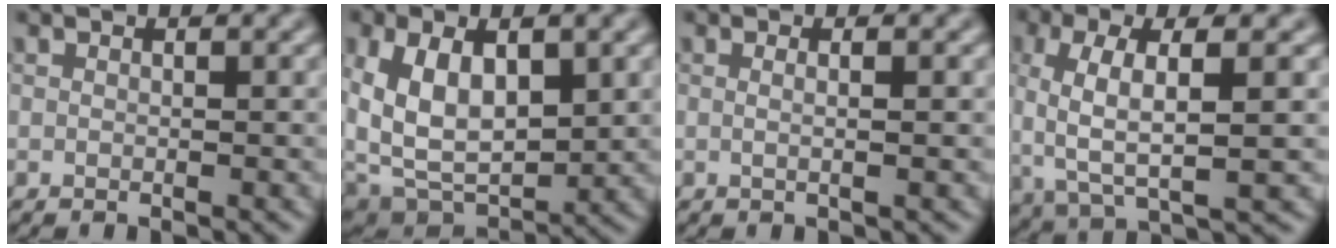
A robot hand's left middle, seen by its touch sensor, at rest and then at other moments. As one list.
[{"total": 9.8, "force": [2.0, 5.9, 7.6], "torque": [-0.162, -0.014, 0.038]}, {"total": 1.8, "force": [0.3, 0.7, 1.6], "torque": [-0.013, -0.006, -0.010]}, {"total": 7.0, "force": [0.6, 2.5, 6.5], "torque": [-0.139, -0.002, 0.009]}]